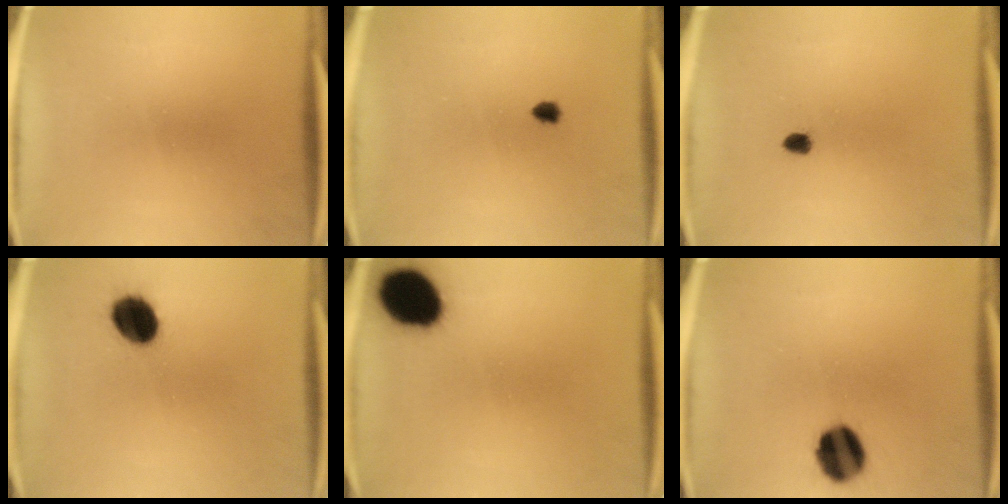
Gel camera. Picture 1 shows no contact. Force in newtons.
{"total": 1.1}
{"total": 1.5}
{"total": 9.4}
{"total": 13.6}
{"total": 11.0}